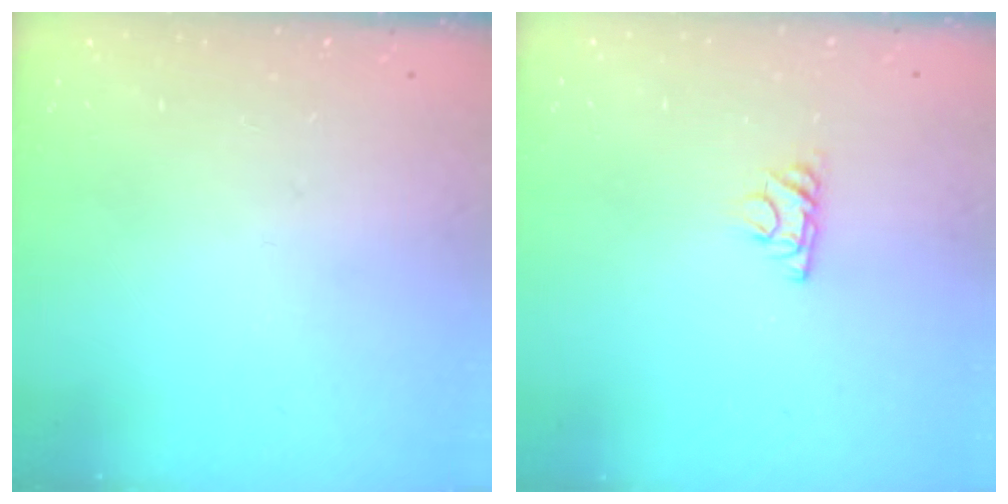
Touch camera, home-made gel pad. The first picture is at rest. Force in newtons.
{"total": 4.3, "press": 4.3, "slide": 0.7}